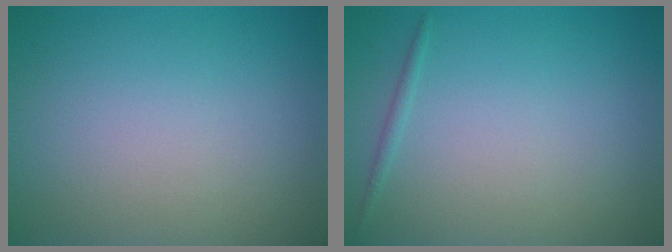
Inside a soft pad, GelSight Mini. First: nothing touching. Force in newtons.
{"total": 0.6, "press": 0.6, "slide": 0.1}